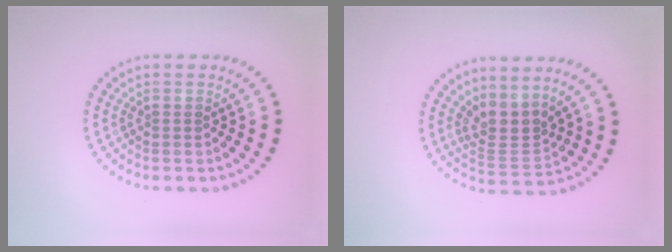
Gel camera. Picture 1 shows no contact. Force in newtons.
{"total": 3.0, "press": 2.1, "slide": 2.2}